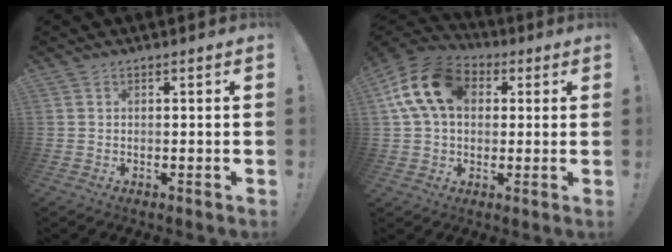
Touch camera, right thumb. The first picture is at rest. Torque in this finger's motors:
{"motor_torque": [1.69, 3.05, 1.66, 0.14, 0.10]}